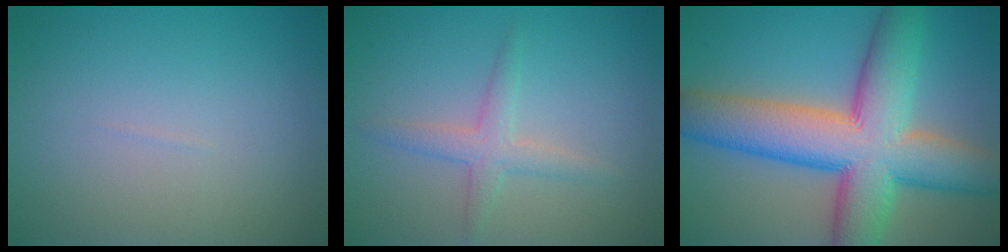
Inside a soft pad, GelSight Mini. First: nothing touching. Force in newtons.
{"total": 2.4, "press": 2.4, "slide": 0.0}
{"total": 12.7, "press": 12.6, "slide": 0.5}